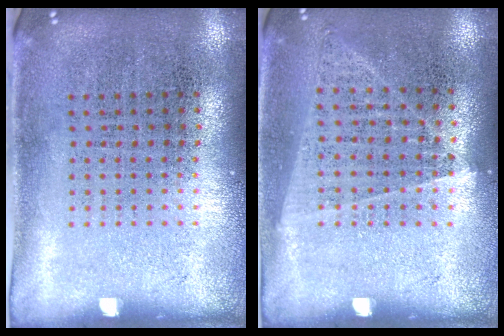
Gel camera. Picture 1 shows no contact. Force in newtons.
{"total": 1.0, "press": 1.0, "slide": 0.1}